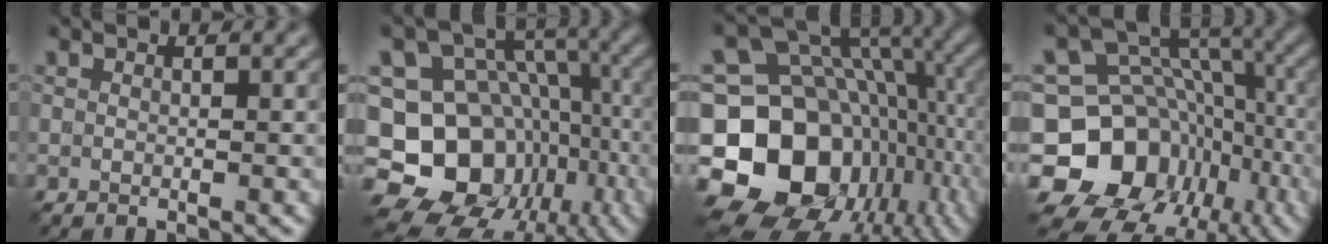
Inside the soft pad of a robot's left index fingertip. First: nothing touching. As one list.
[{"total": 17.4, "force": [-6.6, 14.3, 7.3], "torque": [-0.136, 0.003, -0.109]}, {"total": 19.8, "force": [-5.7, 15.0, 11.6], "torque": [-0.212, -0.010, -0.086]}, {"total": 15.6, "force": [-6.6, 12.5, 6.5], "torque": [-0.126, 0.011, -0.099]}]